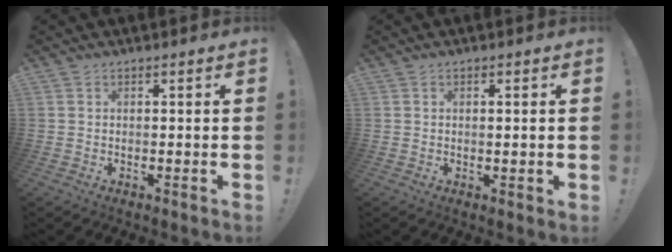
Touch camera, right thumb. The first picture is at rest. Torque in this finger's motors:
{"motor_torque": [0.04, -0.18, 0.10, 0.03, -0.02]}